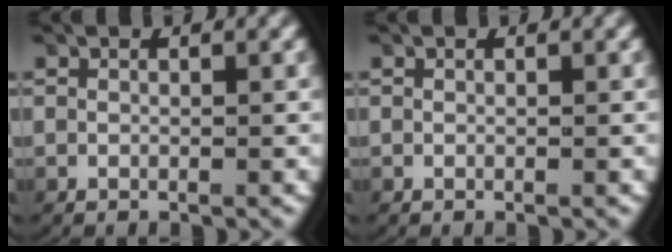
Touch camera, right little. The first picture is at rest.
{"total": 0.0}